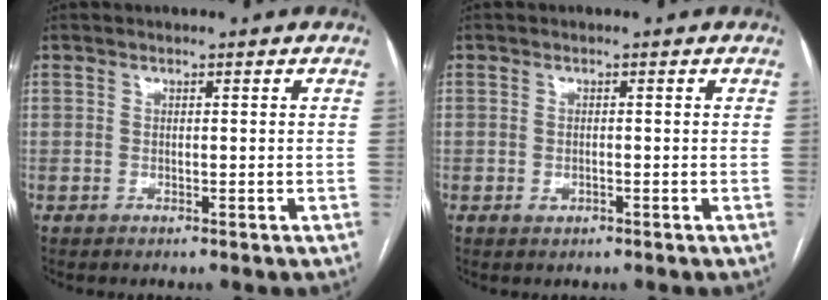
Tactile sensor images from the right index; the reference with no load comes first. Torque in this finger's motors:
{"motor_torque": [-0.10, 0.06, 0.00, 0.03]}